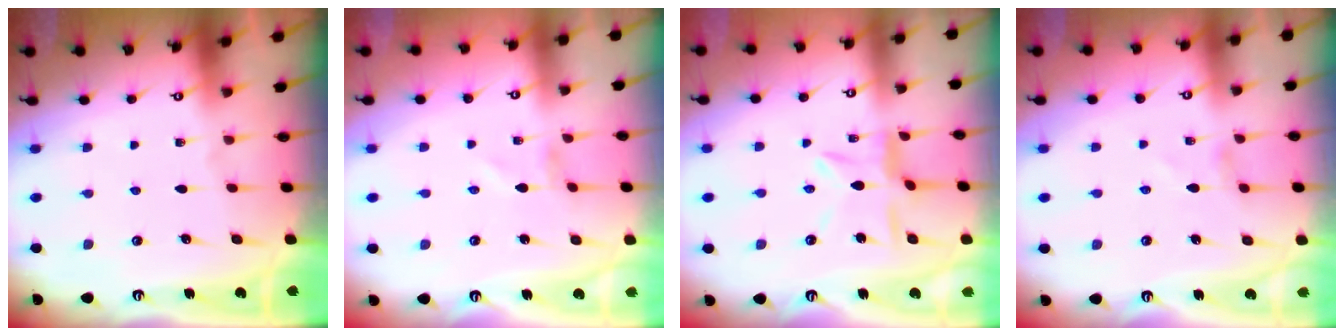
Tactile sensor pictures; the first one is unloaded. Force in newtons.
{"total": 0.8, "press": 0.8, "slide": 0.1}
{"total": 7.8, "press": 7.7, "slide": 0.8}
{"total": 0.0}